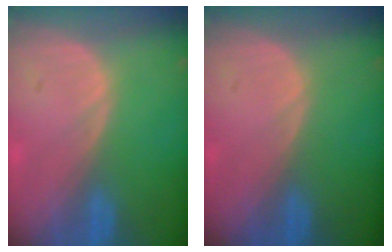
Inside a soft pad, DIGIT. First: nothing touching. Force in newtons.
{"total": 0.0}